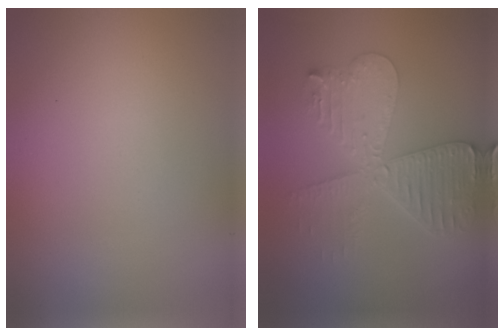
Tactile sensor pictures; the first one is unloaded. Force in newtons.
{"total": 4.8, "press": 4.7, "slide": 0.7}